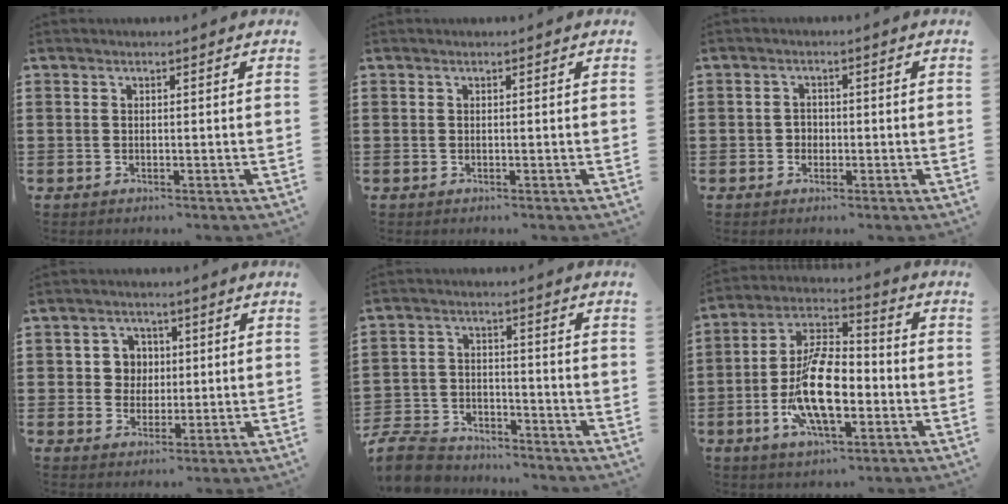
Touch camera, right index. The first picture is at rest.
{"total": 0.0}
{"total": 1.6, "force": [-0.6, 1.4, 0.5], "torque": [-0.014, 0.003, -0.015]}
{"total": 4.3, "force": [0.5, 4.1, 1.4], "torque": [-0.046, 0.013, 0.006]}
{"total": 7.7, "force": [-7.2, 1.9, 1.6], "torque": [-0.050, 0.013, -0.146]}
{"total": 13.5, "force": [-3.7, 6.1, 11.5], "torque": [-0.231, -0.002, -0.069]}